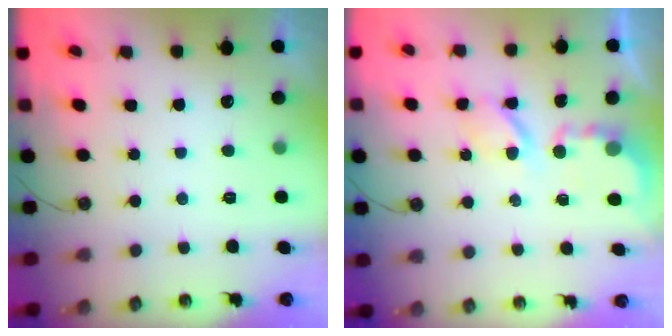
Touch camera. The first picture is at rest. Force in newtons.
{"total": 7.0, "press": 7.0, "slide": 0.3}